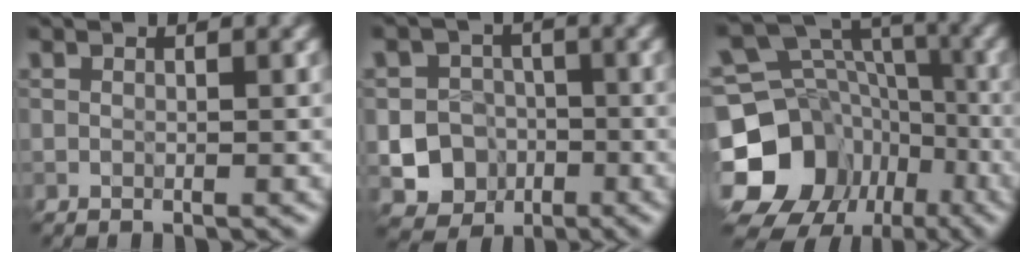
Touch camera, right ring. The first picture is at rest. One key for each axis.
{"total": 8.5, "fx": -2.9, "fy": 7.7, "fz": 2.0, "tx": -0.013, "ty": -0.018, "tz": -0.067}
{"total": 15.1, "fx": -5.9, "fy": 12.4, "fz": 6.3, "tx": -0.149, "ty": 0.007, "tz": -0.100}